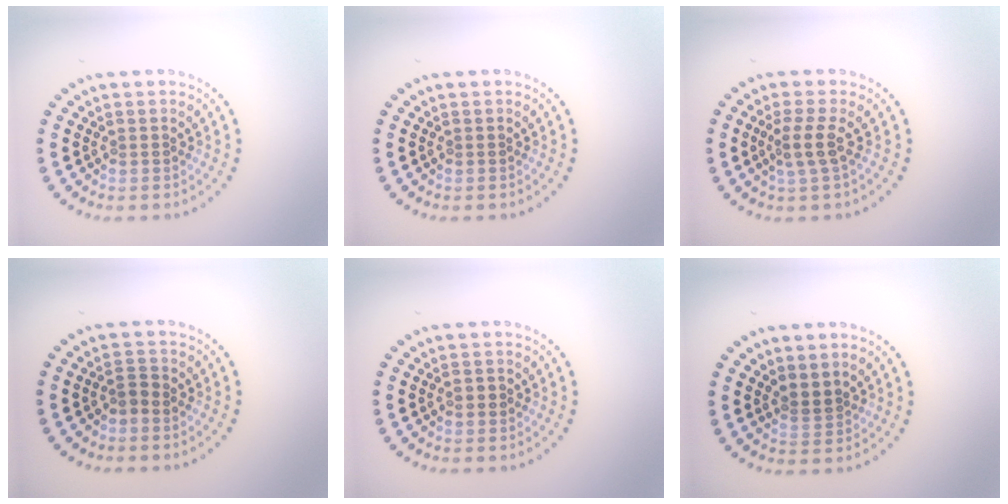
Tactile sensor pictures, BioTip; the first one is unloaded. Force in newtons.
{"total": 0.0}
{"total": 2.2, "press": 1.7, "slide": 1.4}
{"total": 1.2, "press": 1.0, "slide": 0.7}
{"total": 0.8, "press": 0.8, "slide": 0.1}
{"total": 1.8, "press": 1.4, "slide": 1.1}